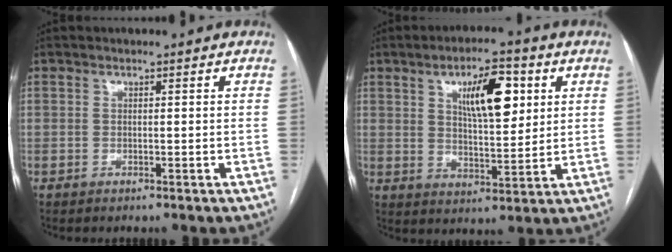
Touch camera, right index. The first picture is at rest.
{"total": 10.6, "force": [3.9, 3.4, 9.2], "torque": [-0.149, 0.008, 0.069]}